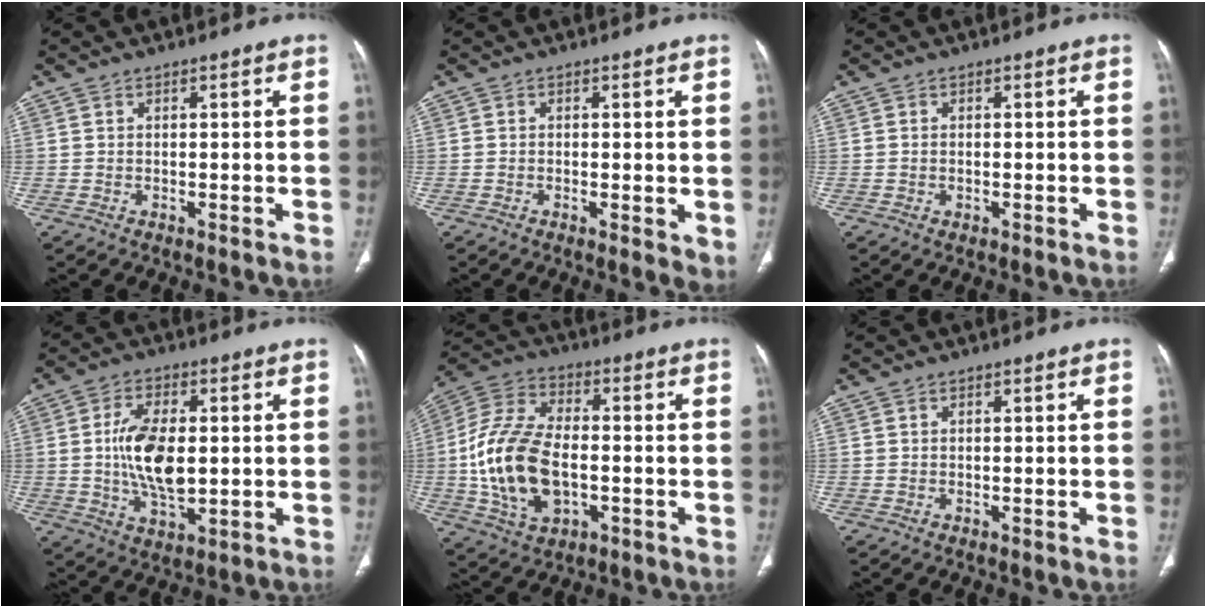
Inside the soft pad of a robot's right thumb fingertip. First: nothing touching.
{"total": 3.1, "force": [-0.3, 1.1, 2.9], "torque": [-0.039, -0.009, -0.009]}
{"total": 0.7, "force": [-0.2, 0.4, 0.5], "torque": [-0.013, 0.003, -0.002]}
{"total": 11.7, "force": [0.4, 6.0, 10.1], "torque": [-0.184, -0.006, 0.012]}
{"total": 17.7, "force": [-2.5, 10.4, 14.1], "torque": [-0.280, 0.019, -0.041]}
{"total": 0.0}